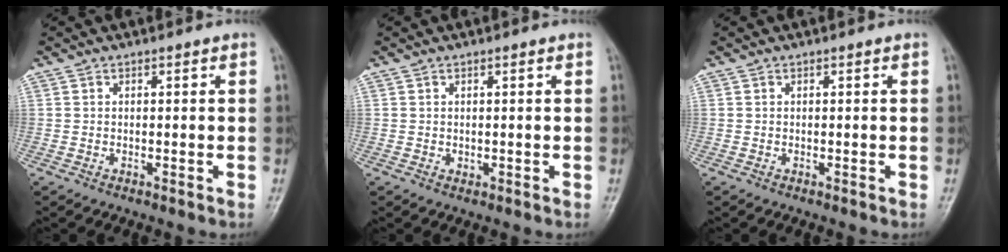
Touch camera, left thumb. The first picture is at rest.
{"total": 0.7, "force": [0.2, 0.5, 0.5], "torque": [-0.003, -0.002, 0.006]}
{"total": 0.0}